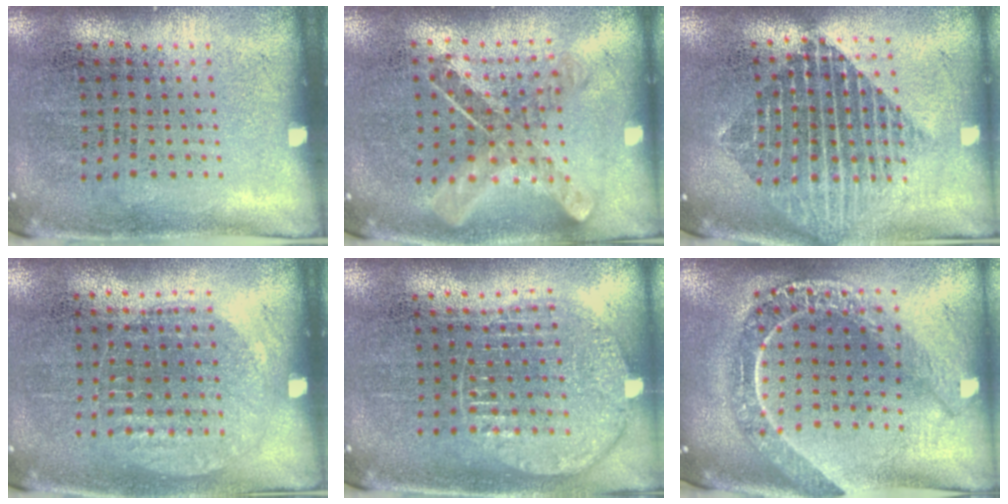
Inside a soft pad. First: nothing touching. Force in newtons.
{"total": 0.9, "press": 0.9, "slide": 0.2}
{"total": 2.2, "press": 1.8, "slide": 1.3}
{"total": 0.9, "press": 0.8, "slide": 0.3}
{"total": 1.0, "press": 1.0, "slide": 0.1}
{"total": 2.2, "press": 1.8, "slide": 1.1}